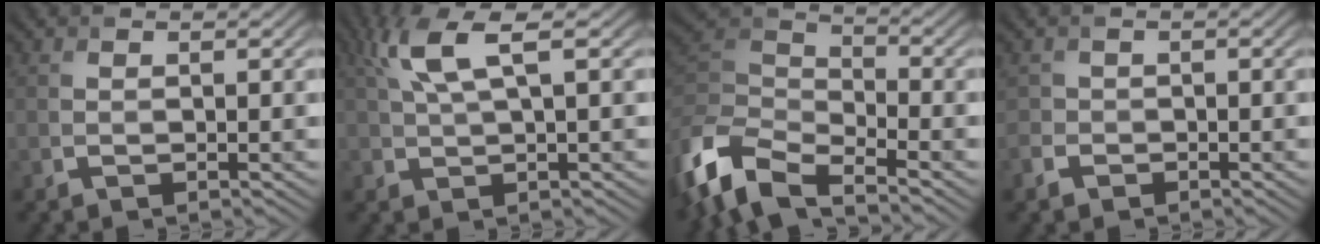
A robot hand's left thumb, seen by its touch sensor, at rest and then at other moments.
{"total": 5.0, "force": [2.5, 1.5, 4.0], "torque": [-0.097, 0.013, 0.046]}
{"total": 9.6, "force": [-6.9, 3.6, 5.7], "torque": [-0.125, -0.007, -0.154]}
{"total": 1.7, "force": [-1.2, 1.2, -0.2], "torque": [0.006, -0.003, -0.034]}